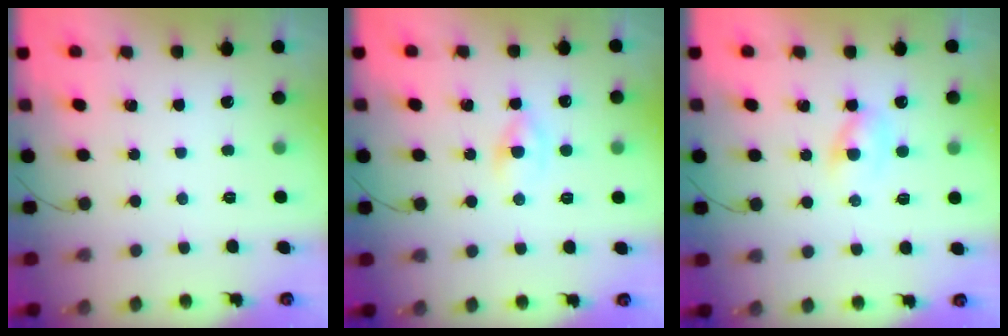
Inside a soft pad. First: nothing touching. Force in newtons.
{"total": 1.8, "press": 1.5, "slide": 1.0}
{"total": 2.6, "press": 2.4, "slide": 1.0}